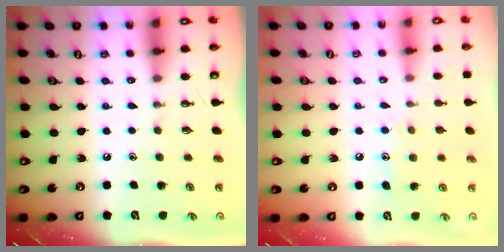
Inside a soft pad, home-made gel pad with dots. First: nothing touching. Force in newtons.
{"total": 7.8, "press": 7.8, "slide": 0.5}